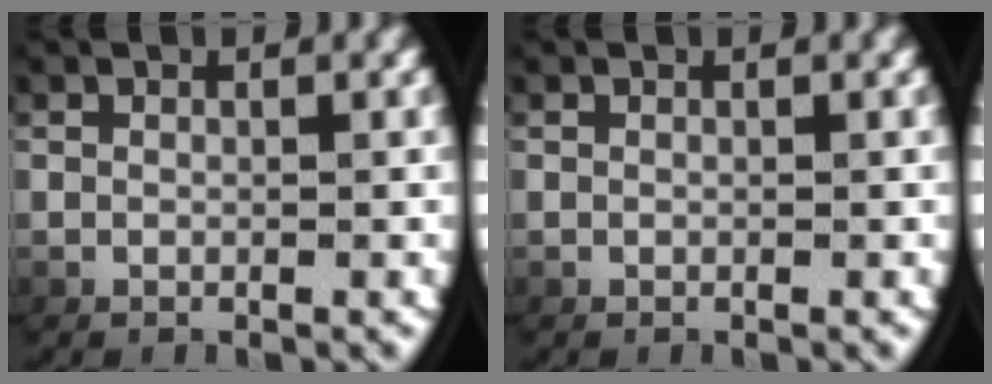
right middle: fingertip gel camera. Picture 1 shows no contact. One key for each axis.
{"total": 0.0}